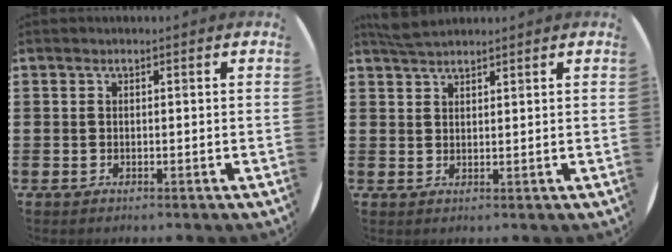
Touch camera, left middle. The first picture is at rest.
{"total": 2.7, "force": [2.6, 0.5, 0.8], "torque": [-0.020, 0.000, 0.049]}